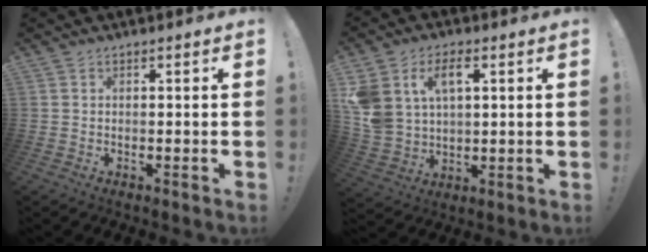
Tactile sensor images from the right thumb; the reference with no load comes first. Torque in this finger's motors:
{"motor_torque": [1.23, 2.47, 1.22, 0.39, 0.15]}